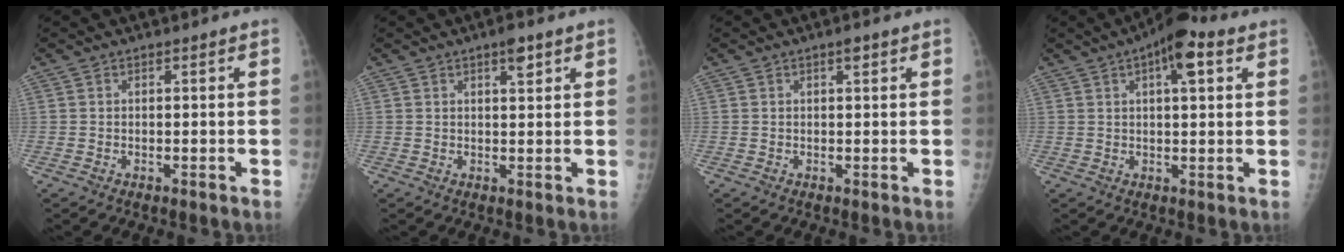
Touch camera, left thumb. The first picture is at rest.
{"total": 2.9, "force": [1.8, 1.0, 2.0], "torque": [-0.020, -0.009, 0.026]}
{"total": 1.1, "force": [0.7, 0.4, 0.8], "torque": [-0.005, -0.001, 0.009]}
{"total": 8.5, "force": [3.8, 3.2, 6.9], "torque": [-0.089, 0.003, 0.052]}